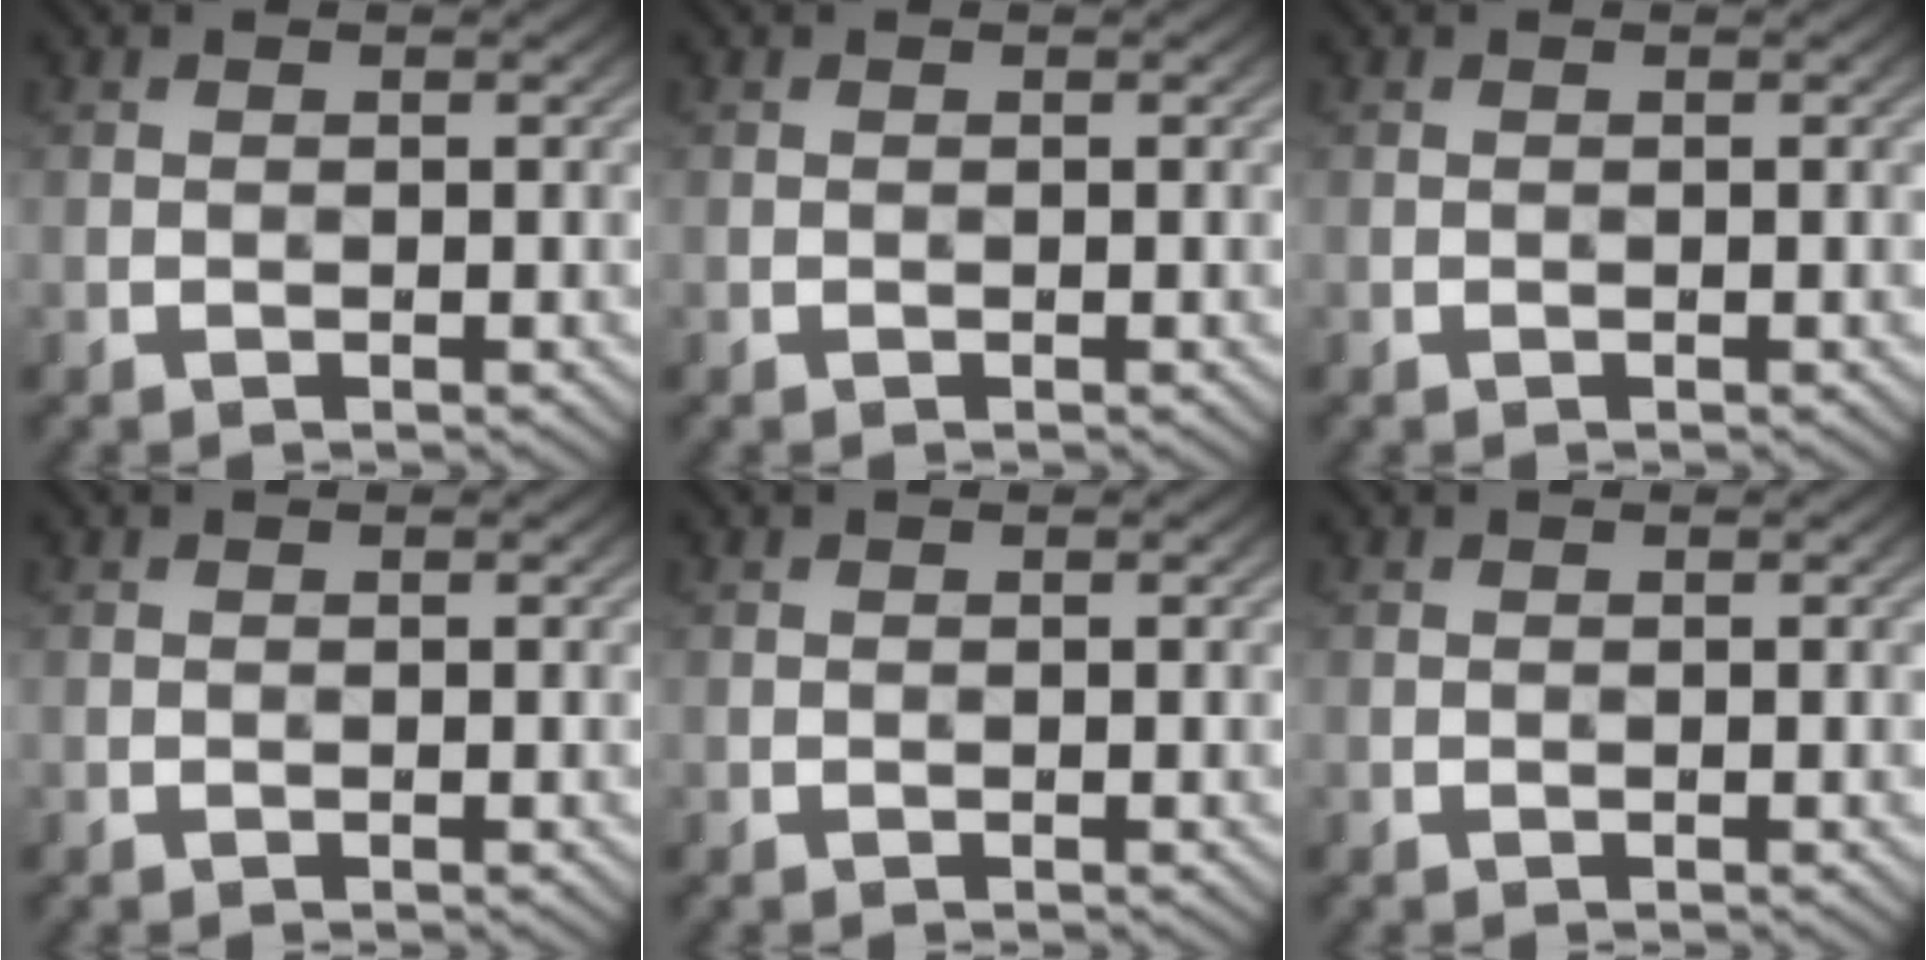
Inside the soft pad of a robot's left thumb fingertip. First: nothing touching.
{"total": 0.0}
{"total": 0.0}
{"total": 0.0}
{"total": 0.0}
{"total": 0.0}